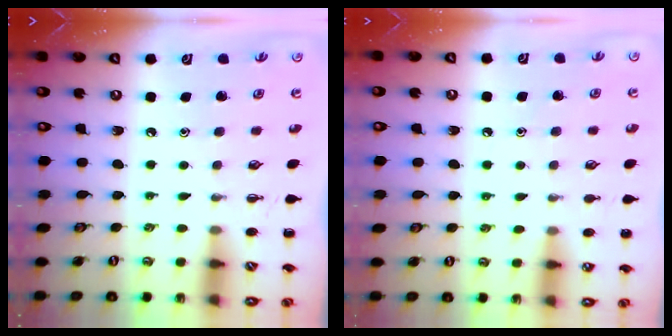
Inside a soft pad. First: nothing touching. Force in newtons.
{"total": 6.2, "press": 5.8, "slide": 2.2}